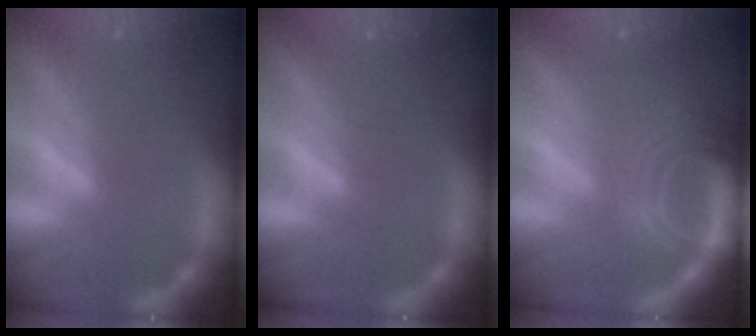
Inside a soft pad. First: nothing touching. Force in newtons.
{"total": 0.0}
{"total": 8.5}